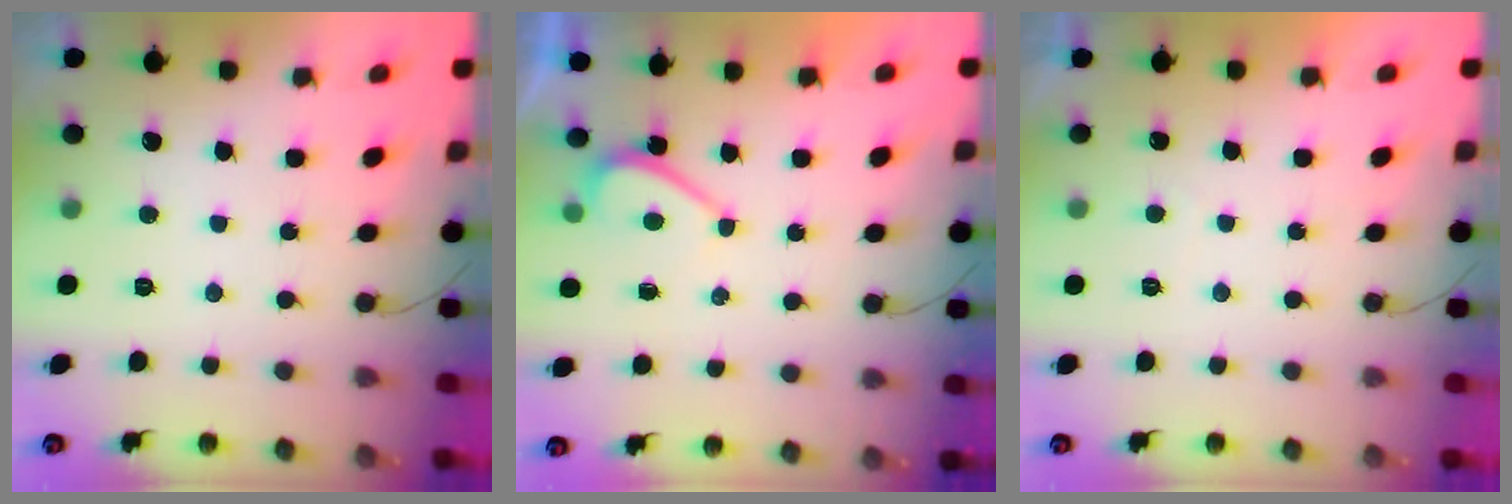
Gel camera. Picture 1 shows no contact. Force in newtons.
{"total": 2.2, "press": 2.2, "slide": 0.5}
{"total": 0.9, "press": 0.7, "slide": 0.6}